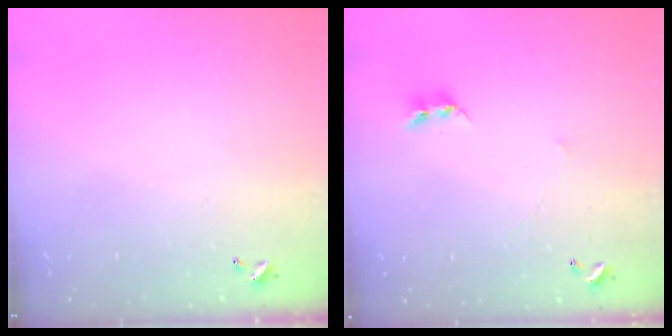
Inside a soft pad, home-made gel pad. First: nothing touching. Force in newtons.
{"total": 2.4, "press": 2.4, "slide": 0.4}